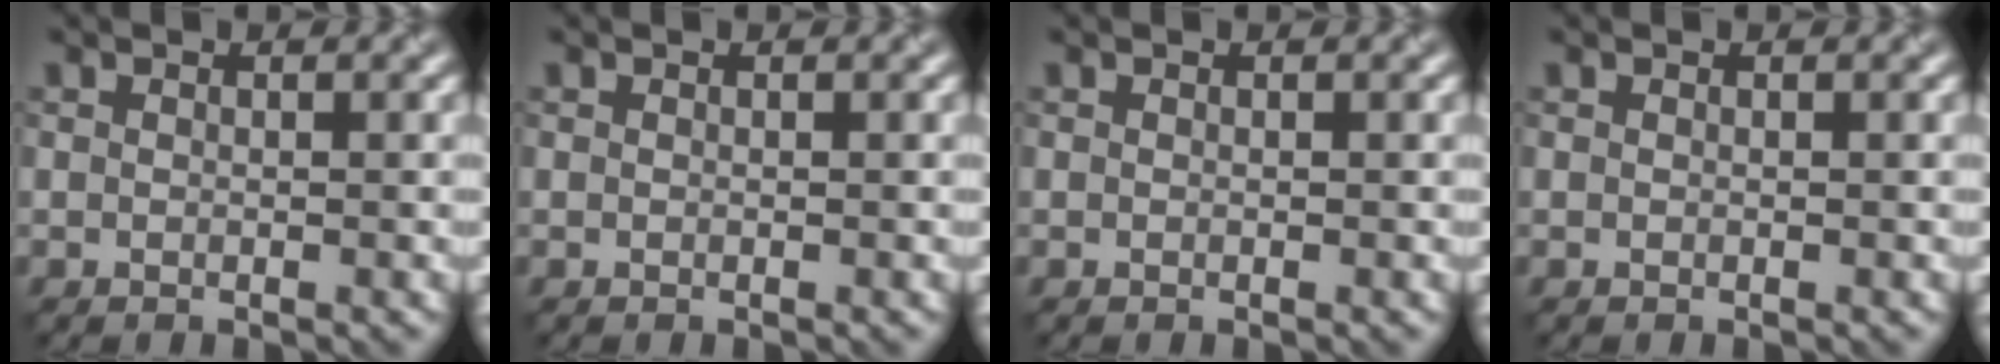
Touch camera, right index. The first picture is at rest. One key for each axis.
{"total": 0.0}
{"total": 0.0}
{"total": 0.0}